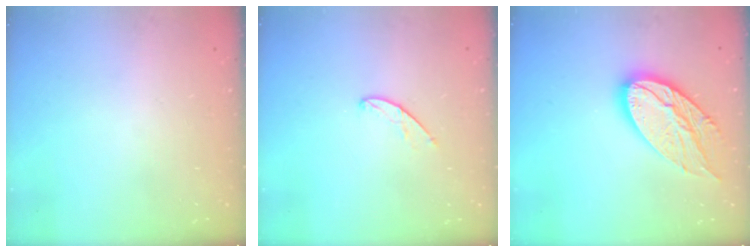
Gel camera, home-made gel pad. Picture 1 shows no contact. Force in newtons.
{"total": 5.5, "press": 5.5, "slide": 0.5}
{"total": 17.7, "press": 17.6, "slide": 1.5}